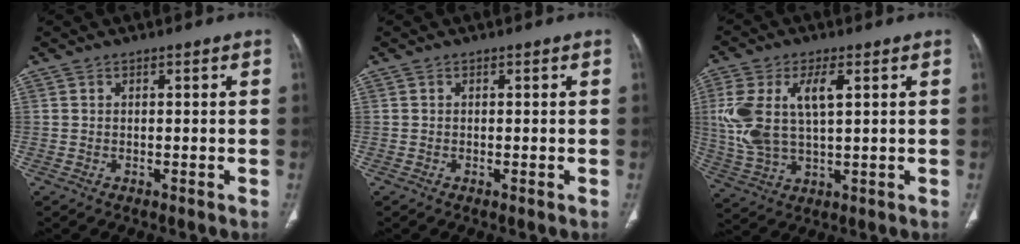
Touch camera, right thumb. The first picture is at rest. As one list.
[{"total": 0.0}, {"total": 13.3, "force": [2.9, 6.4, 11.3], "torque": [-0.255, 0.002, 0.067]}]